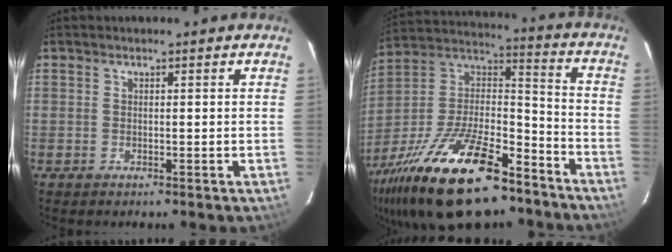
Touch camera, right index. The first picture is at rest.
{"total": 29.6, "force": [-19.4, 11.4, 19.1], "torque": [-0.374, -0.014, -0.314]}